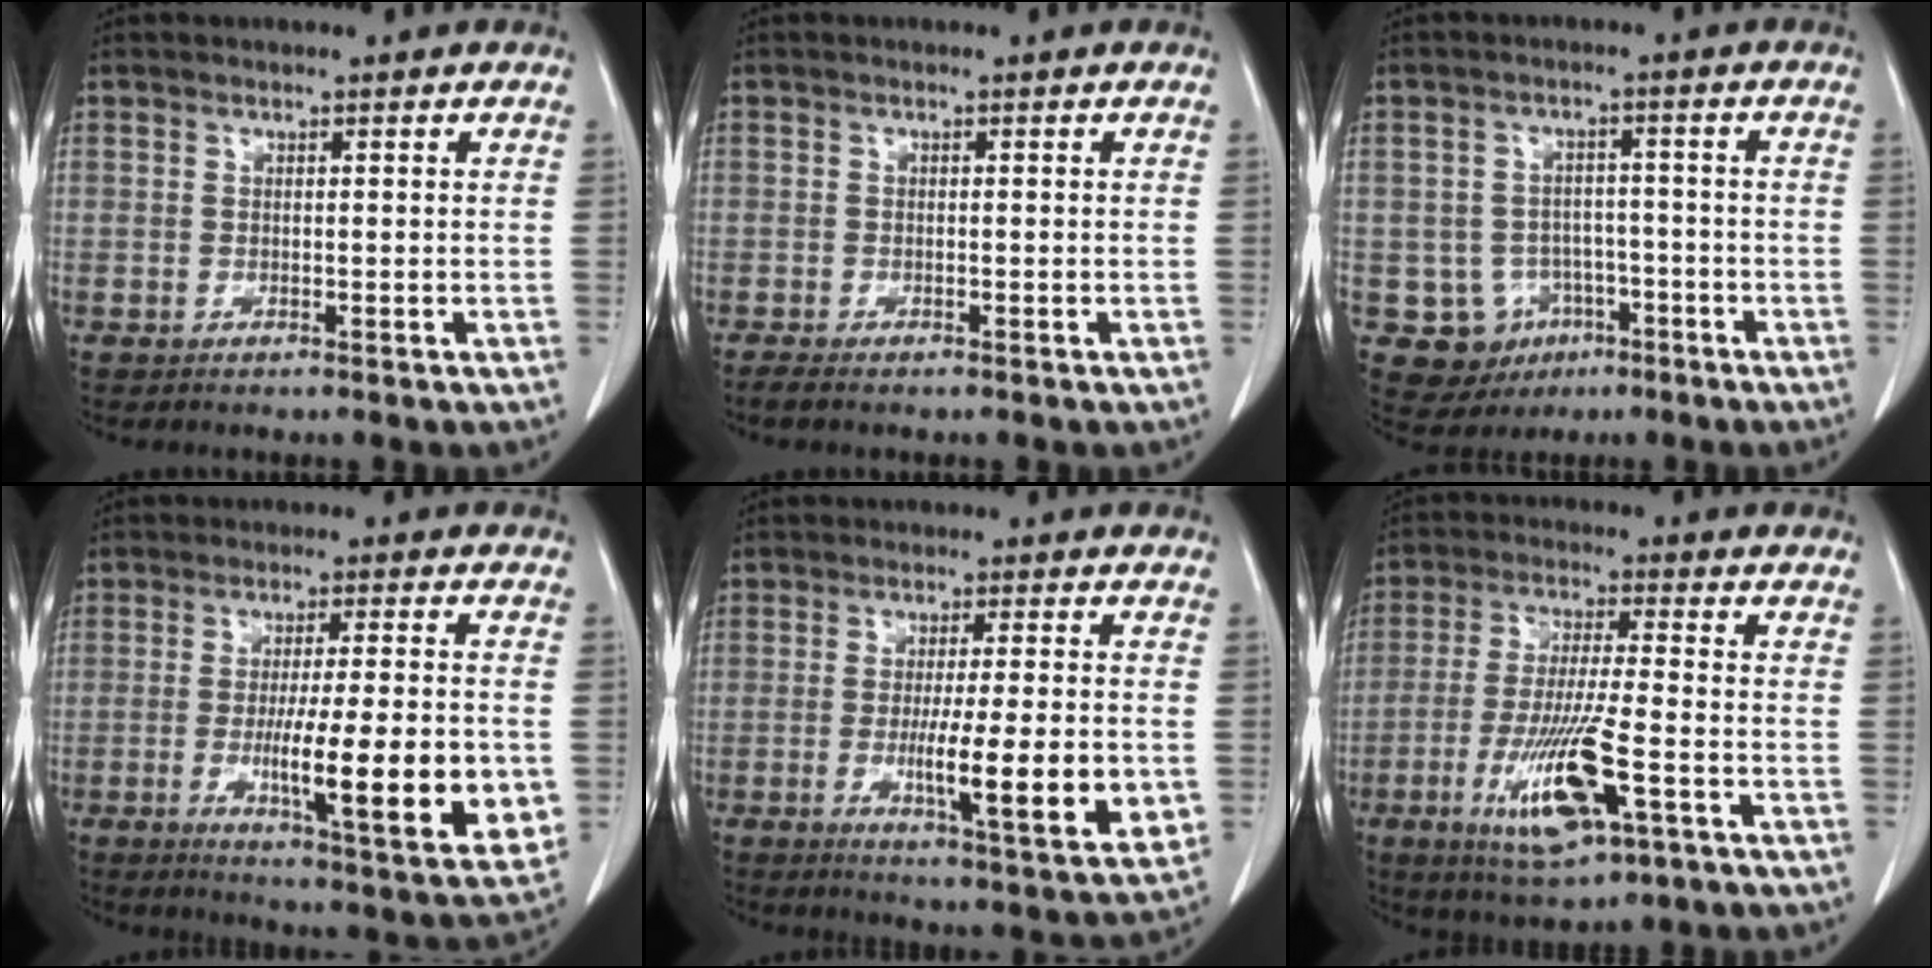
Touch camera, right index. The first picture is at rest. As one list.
[{"total": 2.2, "force": [-1.8, 0.4, 1.3], "torque": [-0.024, -0.006, -0.026]}, {"total": 8.3, "force": [-3.0, 7.6, 1.6], "torque": [-0.026, 0.012, -0.030]}, {"total": 17.8, "force": [-3.2, 1.9, 17.4], "torque": [-0.223, -0.023, -0.039]}, {"total": 13.4, "force": [-2.4, 1.1, 13.1], "torque": [-0.195, -0.029, -0.035]}, {"total": 12.9, "force": [-5.1, 1.7, 11.8], "torque": [-0.233, -0.023, -0.086]}]